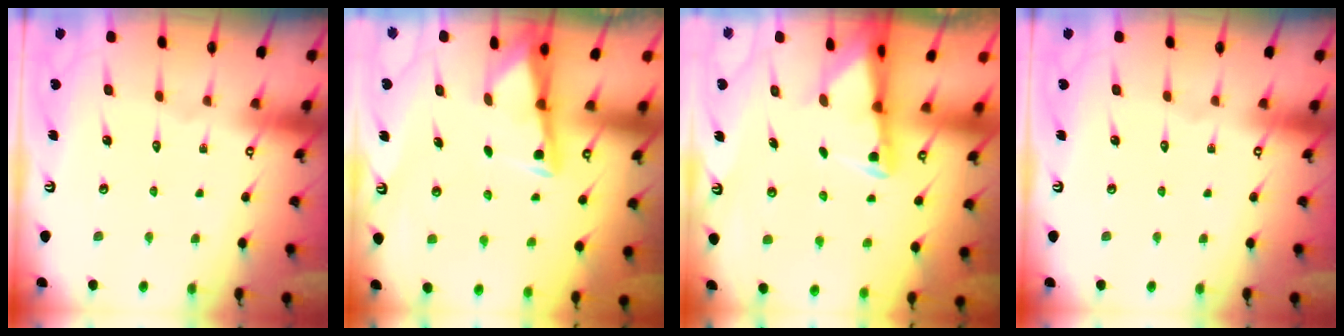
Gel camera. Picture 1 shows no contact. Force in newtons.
{"total": 3.1, "press": 3.1, "slide": 0.3}
{"total": 2.5, "press": 2.5, "slide": 0.5}
{"total": 0.0}